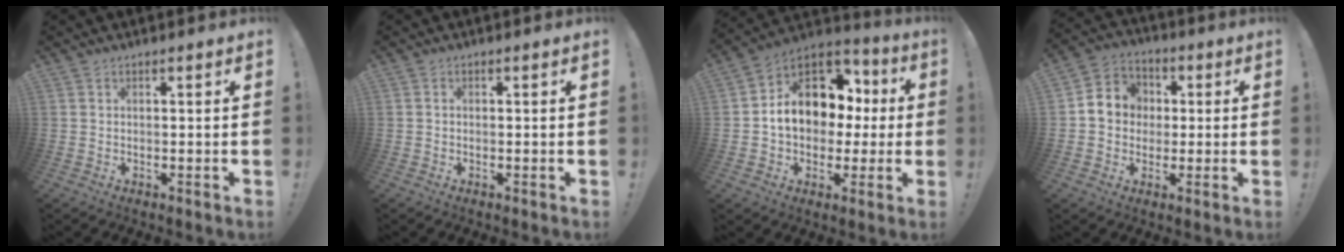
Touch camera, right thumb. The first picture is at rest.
{"total": 0.0}
{"total": 15.4, "force": [2.2, 12.1, 9.3], "torque": [-0.134, 0.005, 0.052]}
{"total": 9.0, "force": [0.3, 8.6, 2.7], "torque": [-0.041, 0.014, 0.015]}